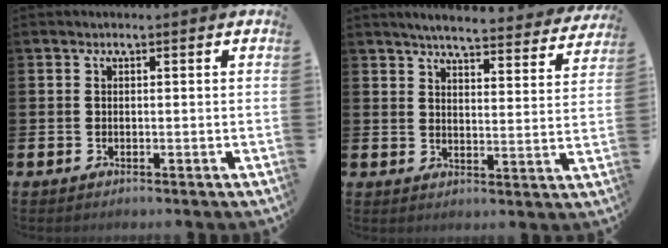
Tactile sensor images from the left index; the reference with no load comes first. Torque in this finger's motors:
{"motor_torque": [0.51, -0.97, 0.57, 0.13]}